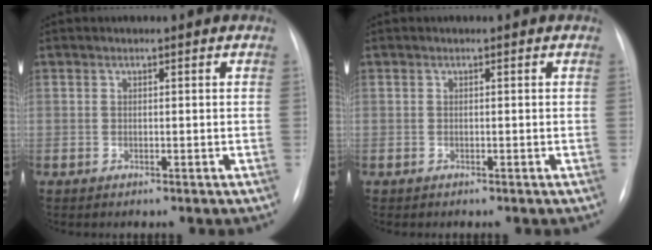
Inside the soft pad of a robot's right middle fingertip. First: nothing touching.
{"total": 0.0}